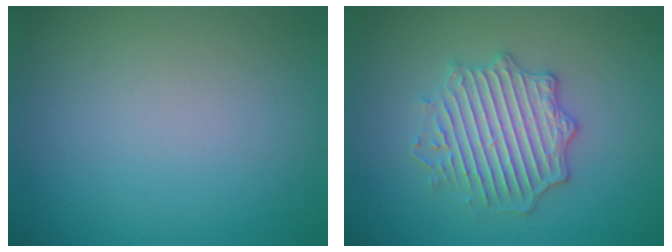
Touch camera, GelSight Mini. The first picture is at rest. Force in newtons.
{"total": 4.3, "press": 4.1, "slide": 1.2}